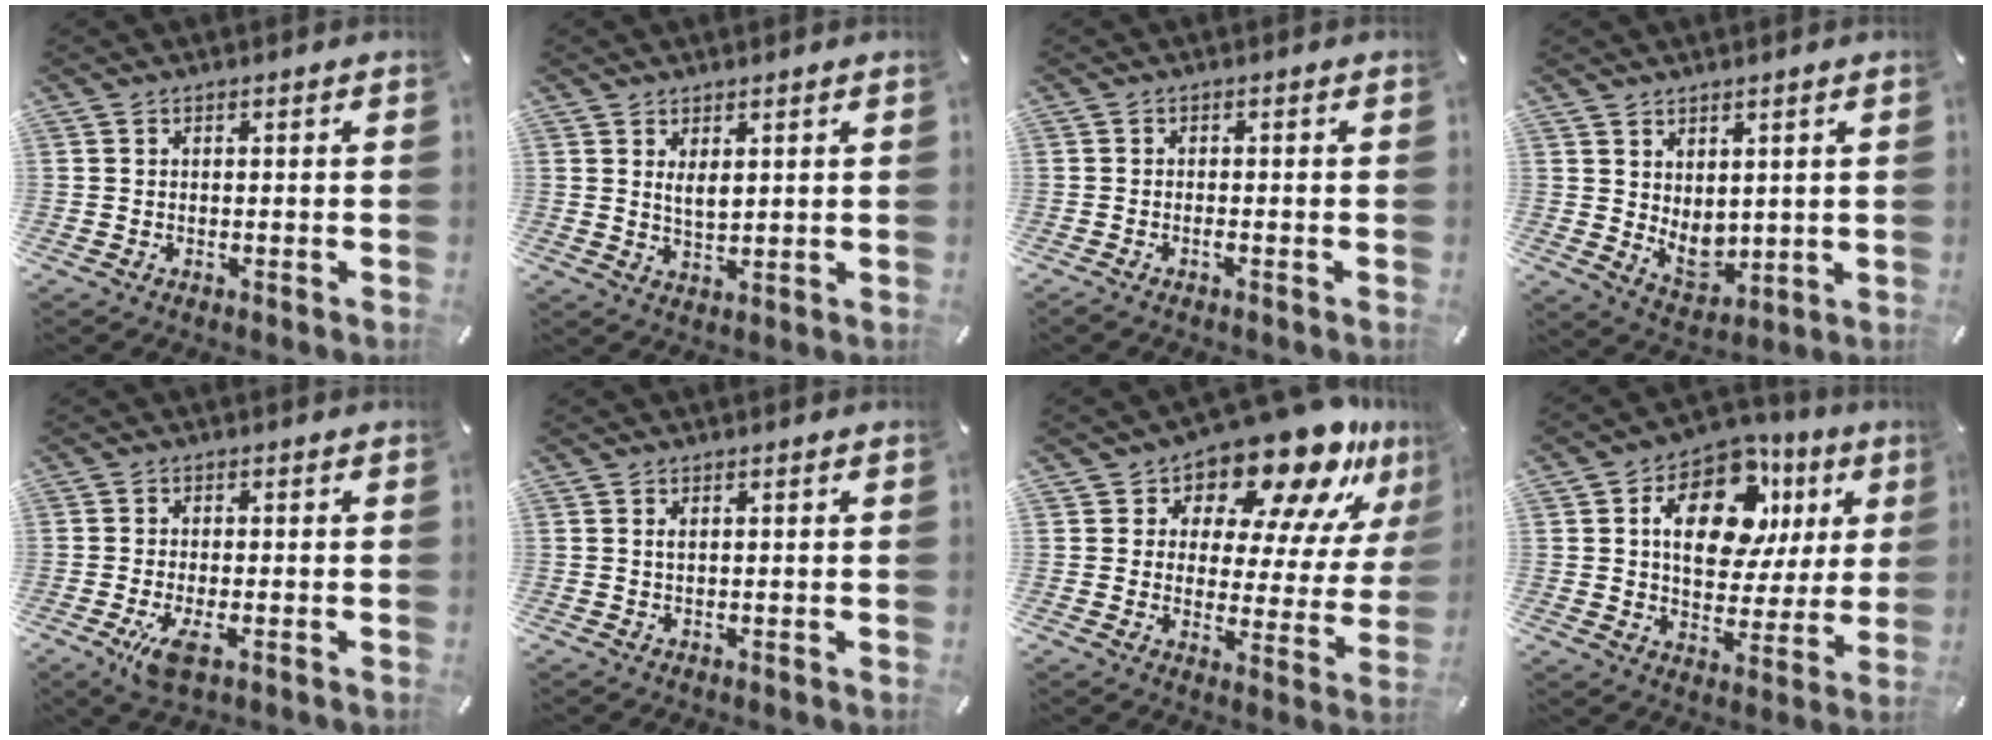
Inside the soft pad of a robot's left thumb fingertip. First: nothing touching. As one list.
[{"total": 3.2, "force": [1.7, 1.5, 2.3], "torque": [-0.050, 0.002, 0.030]}, {"total": 1.1, "force": [-0.6, 0.1, 0.9], "torque": [-0.016, -0.002, -0.011]}, {"total": 6.8, "force": [1.6, 5.4, 3.8], "torque": [-0.046, -0.018, 0.036]}, {"total": 6.0, "force": [-2.2, 1.9, 5.2], "torque": [-0.106, -0.013, -0.034]}, {"total": 0.9, "force": [0.3, 0.2, 0.8], "torque": [-0.016, 0.000, 0.006]}, {"total": 16.6, "force": [13.7, 5.6, 7.6], "torque": [-0.115, -0.120, 0.227]}, {"total": 16.9, "force": [6.7, 10.5, 11.4], "torque": [-0.172, -0.018, 0.117]}]